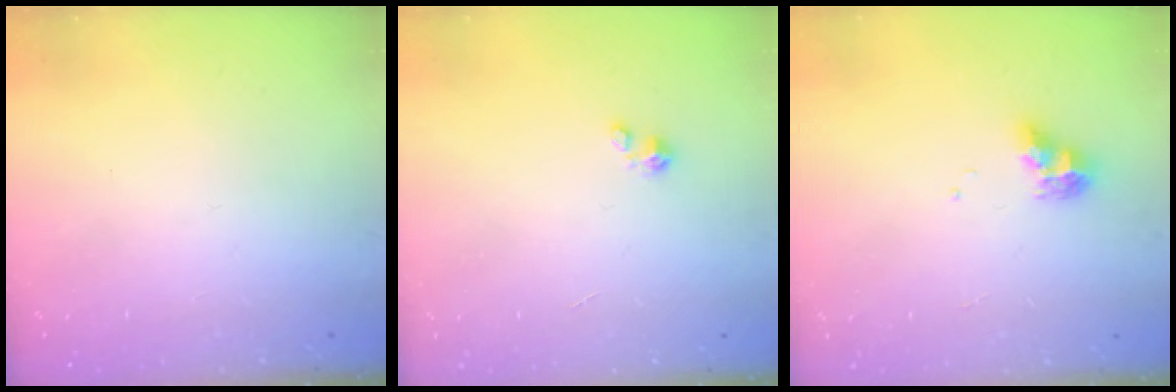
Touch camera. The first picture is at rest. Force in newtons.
{"total": 1.2, "press": 1.1, "slide": 0.1}
{"total": 7.7, "press": 7.7, "slide": 0.6}